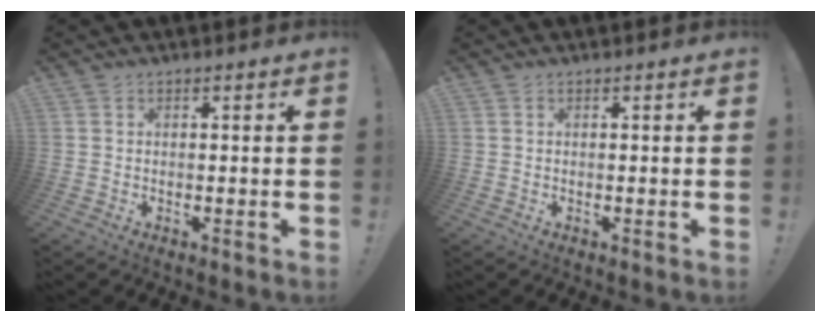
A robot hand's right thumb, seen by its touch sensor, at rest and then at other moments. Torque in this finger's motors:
{"motor_torque": [0.00, 0.00, -0.01, 0.00, 0.01]}